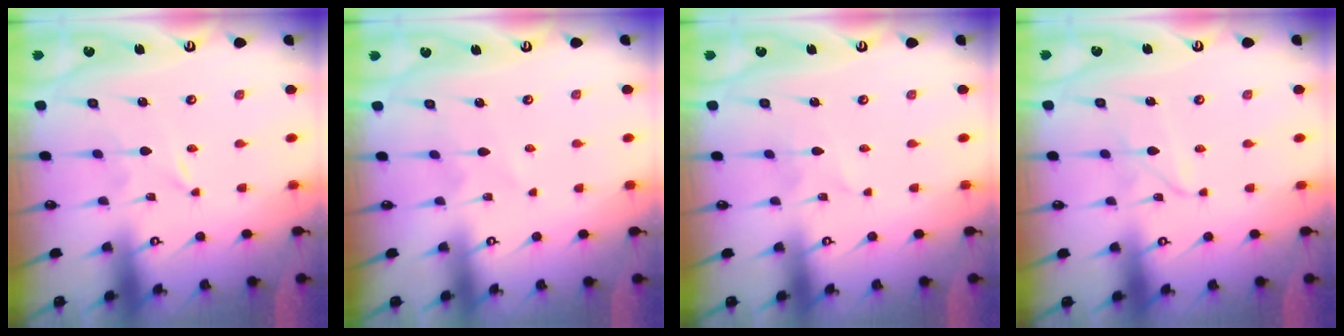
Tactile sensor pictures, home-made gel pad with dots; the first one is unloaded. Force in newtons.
{"total": 3.7, "press": 3.7, "slide": 0.5}
{"total": 1.6, "press": 1.6, "slide": 0.1}
{"total": 2.4, "press": 2.4, "slide": 0.2}